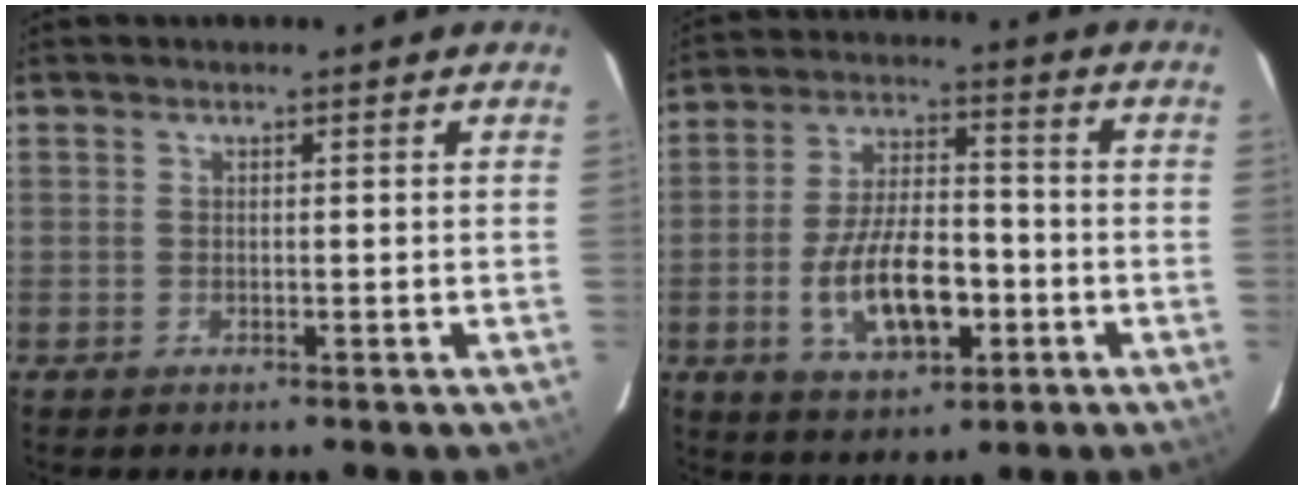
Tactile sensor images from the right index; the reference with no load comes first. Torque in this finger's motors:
{"motor_torque": [1.20, -0.94, 0.72, 0.18]}